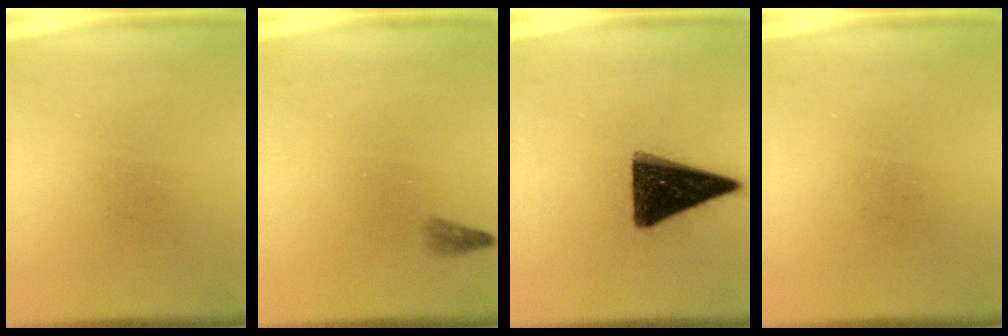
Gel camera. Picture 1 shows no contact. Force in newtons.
{"total": 0.9}
{"total": 15.0}
{"total": 0.0}